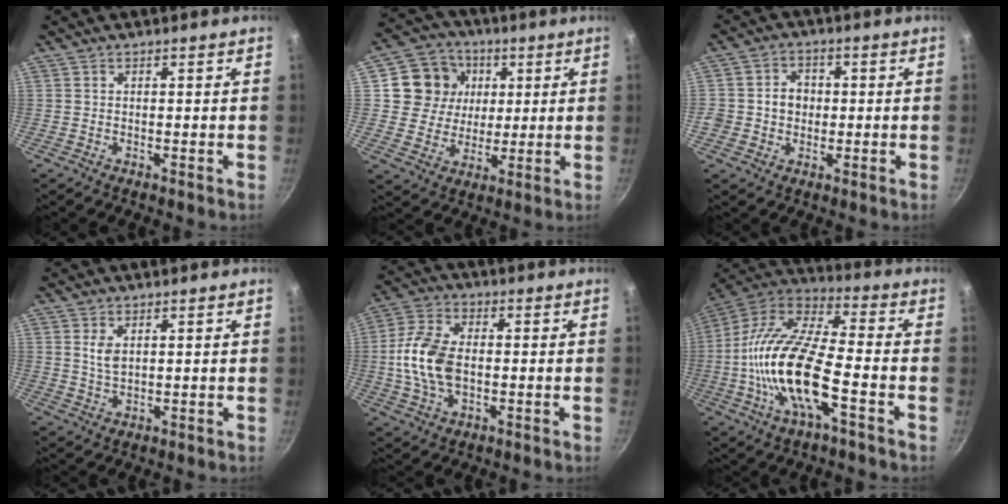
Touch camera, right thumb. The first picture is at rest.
{"total": 11.7, "force": [3.1, 10.5, 4.1], "torque": [-0.048, -0.002, 0.049]}
{"total": 5.5, "force": [-0.3, 4.9, 2.4], "torque": [-0.010, 0.008, -0.012]}
{"total": 3.1, "force": [1.1, 1.7, 2.4], "torque": [-0.043, -0.009, 0.022]}
{"total": 12.0, "force": [-0.7, 7.3, 9.5], "torque": [-0.186, 0.019, -0.023]}
{"total": 20.1, "force": [-5.2, 7.3, 18.0], "torque": [-0.346, 0.038, -0.116]}